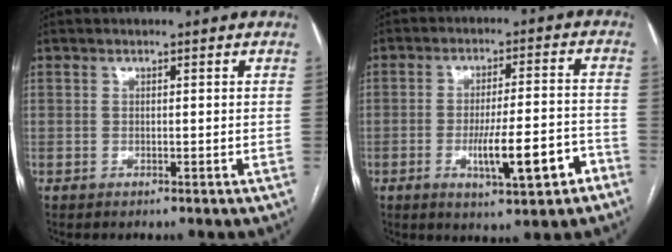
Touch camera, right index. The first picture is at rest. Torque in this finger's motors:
{"motor_torque": [0.49, -0.28, 0.51, 0.10]}